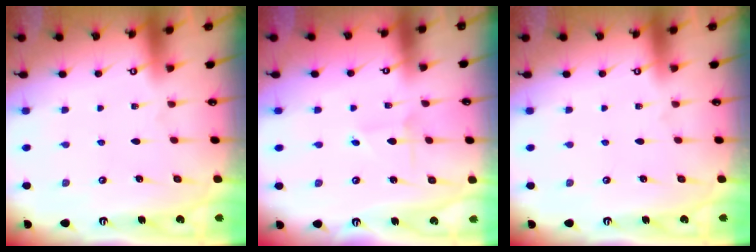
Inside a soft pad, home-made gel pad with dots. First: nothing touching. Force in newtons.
{"total": 1.5, "press": 1.5, "slide": 0.2}
{"total": 0.0}